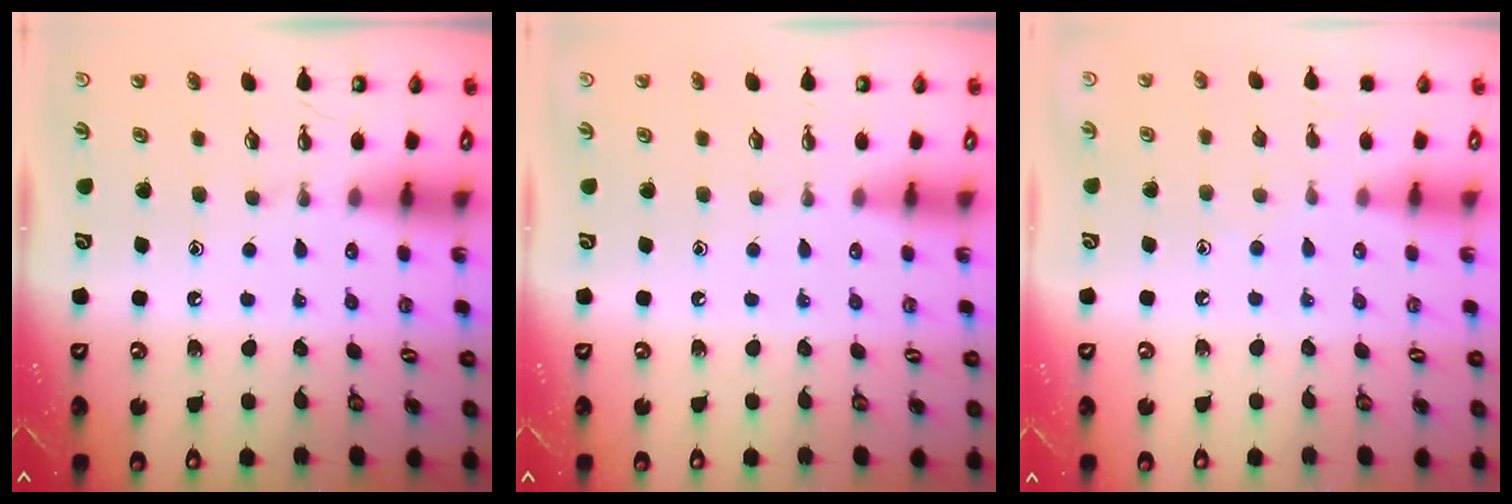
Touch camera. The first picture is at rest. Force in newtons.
{"total": 0.0}
{"total": 3.8, "press": 3.8, "slide": 0.3}